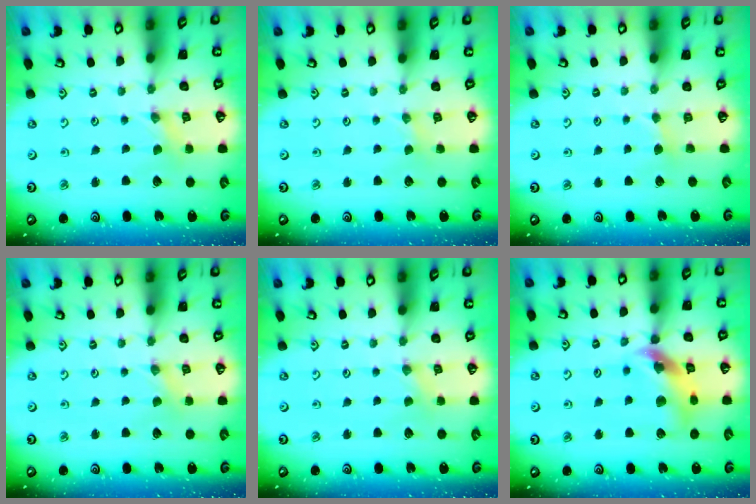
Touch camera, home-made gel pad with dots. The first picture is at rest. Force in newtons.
{"total": 0.0}
{"total": 2.0, "press": 2.0, "slide": 0.1}
{"total": 0.0}
{"total": 1.4, "press": 1.4, "slide": 0.3}
{"total": 13.2, "press": 13.0, "slide": 1.8}